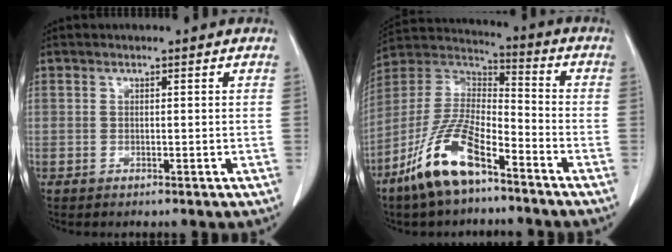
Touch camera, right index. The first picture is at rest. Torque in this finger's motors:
{"motor_torque": [1.13, -1.01, 0.79, 0.21]}